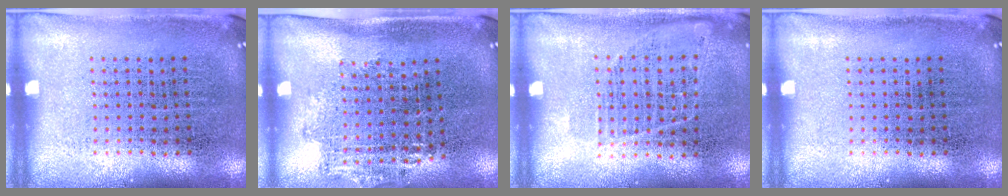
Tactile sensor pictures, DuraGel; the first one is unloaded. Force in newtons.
{"total": 1.3, "press": 1.0, "slide": 0.8}
{"total": 0.9, "press": 0.8, "slide": 0.4}
{"total": 0.0}